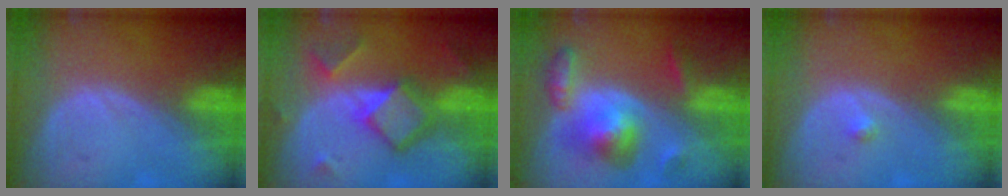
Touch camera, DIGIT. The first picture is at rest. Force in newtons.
{"total": 8.0, "press": 8.0, "slide": 0.5}
{"total": 8.3, "press": 8.2, "slide": 0.7}
{"total": 0.8, "press": 0.8, "slide": 0.2}